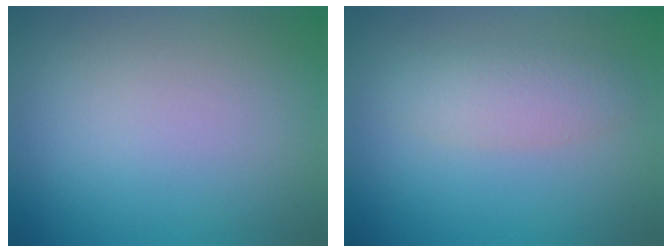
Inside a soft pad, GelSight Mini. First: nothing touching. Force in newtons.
{"total": 2.6, "press": 2.6, "slide": 0.2}